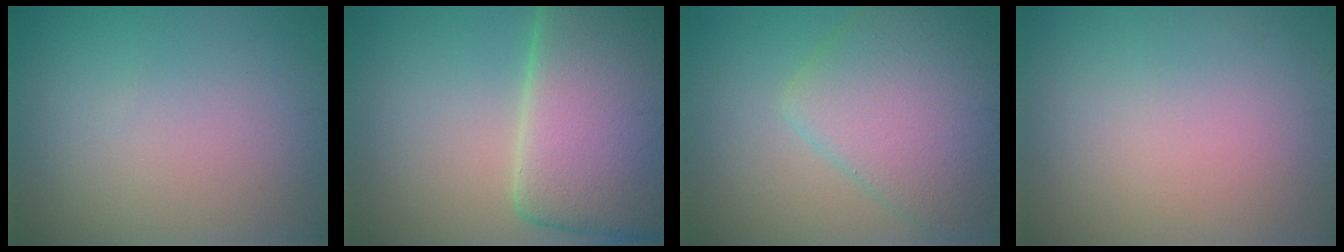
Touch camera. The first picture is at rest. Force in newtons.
{"total": 15.1, "press": 15.1, "slide": 0.9}
{"total": 6.9, "press": 6.9, "slide": 0.4}
{"total": 0.0}